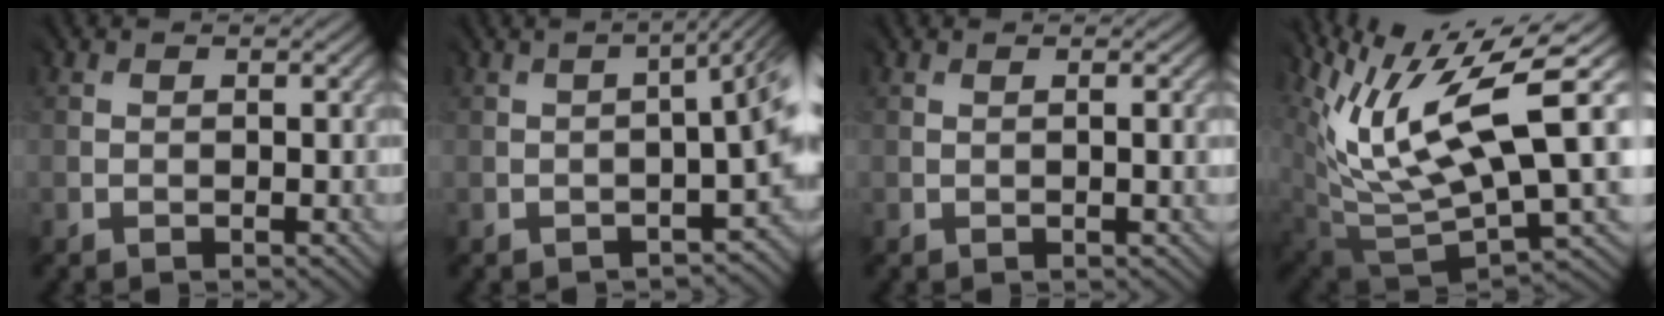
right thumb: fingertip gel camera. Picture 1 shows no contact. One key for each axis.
{"total": 5.5, "fx": -2.2, "fy": 1.5, "fz": 4.9, "tx": -0.043, "ty": -0.005, "tz": -0.029}
{"total": 0.5, "fx": 0.3, "fy": -0.2, "fz": 0.4, "tx": -0.001, "ty": 0.002, "tz": 0.002}
{"total": 13.4, "fx": 6.1, "fy": 4.5, "fz": 11.1, "tx": -0.218, "ty": -0.001, "tz": 0.113}